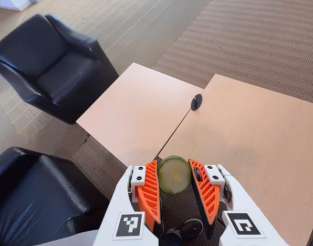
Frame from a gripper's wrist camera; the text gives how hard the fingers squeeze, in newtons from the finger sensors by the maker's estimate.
{"total": 11.2, "left": 11.2, "right": 11.2}